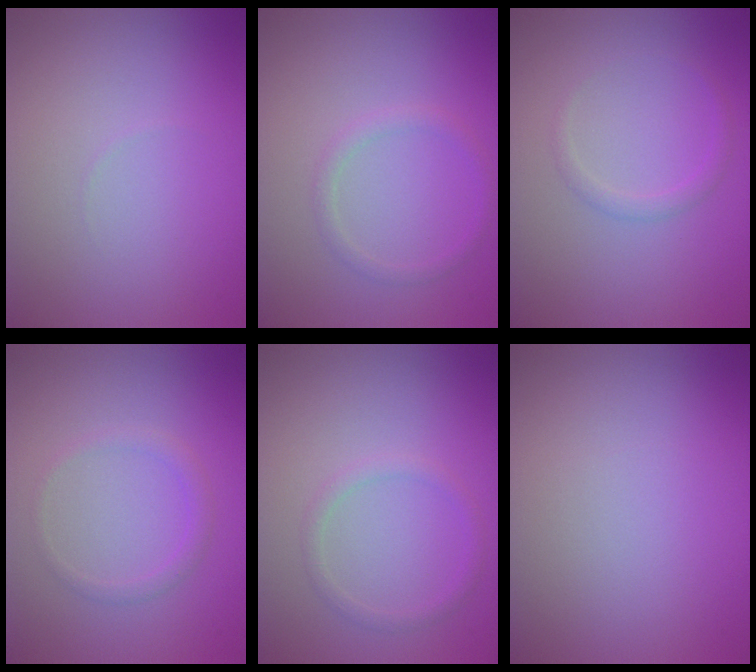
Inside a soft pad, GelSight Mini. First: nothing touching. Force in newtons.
{"total": 1.2, "press": 1.2, "slide": 0.0}
{"total": 1.0, "press": 1.0, "slide": 0.1}
{"total": 1.2, "press": 1.2, "slide": 0.0}
{"total": 1.2, "press": 1.2, "slide": 0.0}
{"total": 0.0}